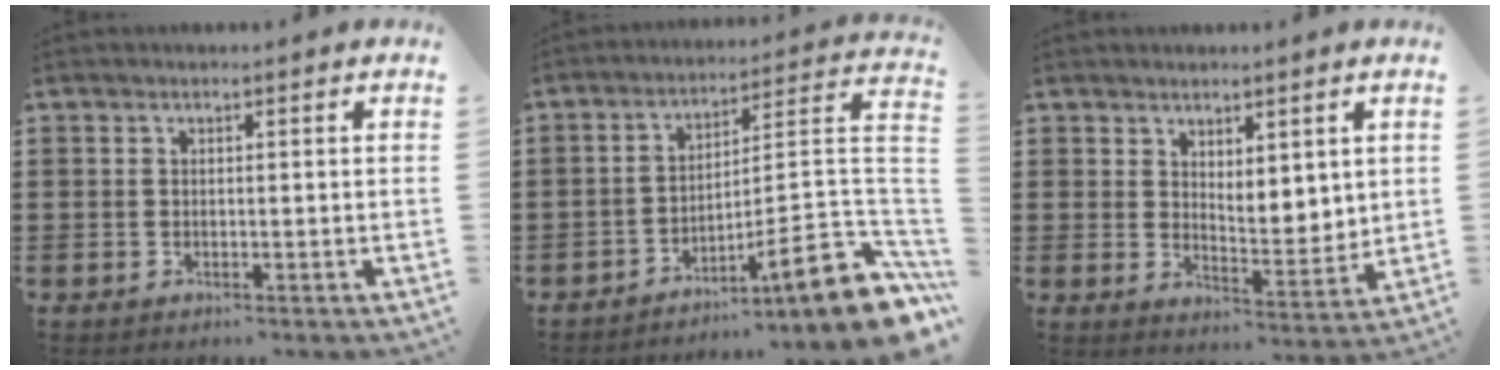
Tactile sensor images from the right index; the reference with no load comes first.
{"total": 11.1, "force": [-6.1, 1.4, 9.1], "torque": [-0.128, -0.009, -0.113]}
{"total": 3.9, "force": [3.4, 1.6, 0.8], "torque": [-0.019, -0.013, 0.063]}